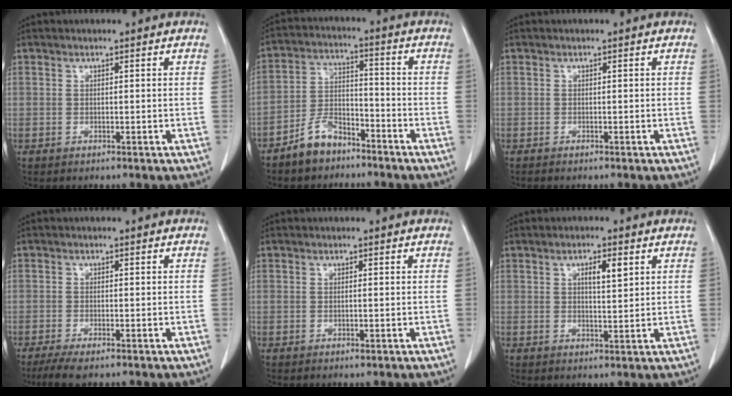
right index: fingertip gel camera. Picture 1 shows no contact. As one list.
[{"total": 6.9, "force": [-5.3, 3.4, 2.8], "torque": [-0.062, 0.009, -0.098]}, {"total": 0.8, "force": [-0.7, 0.1, 0.4], "torque": [-0.011, -0.002, -0.009]}, {"total": 4.3, "force": [-3.2, 0.9, 2.8], "torque": [-0.051, -0.011, -0.050]}, {"total": 0.5, "force": [-0.1, 0.1, 0.5], "torque": [-0.010, -0.003, 0.001]}, {"total": 3.6, "force": [1.5, 0.9, 3.1], "torque": [-0.053, 0.000, 0.024]}]